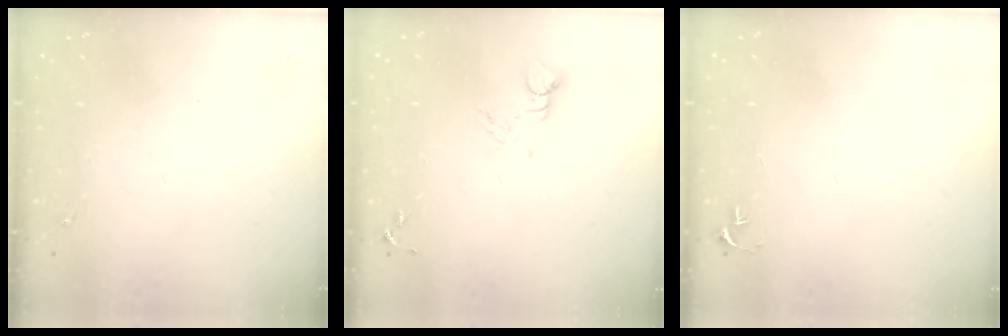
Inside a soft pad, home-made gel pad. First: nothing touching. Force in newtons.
{"total": 4.1, "press": 4.1, "slide": 0.2}
{"total": 2.7, "press": 2.7, "slide": 0.3}